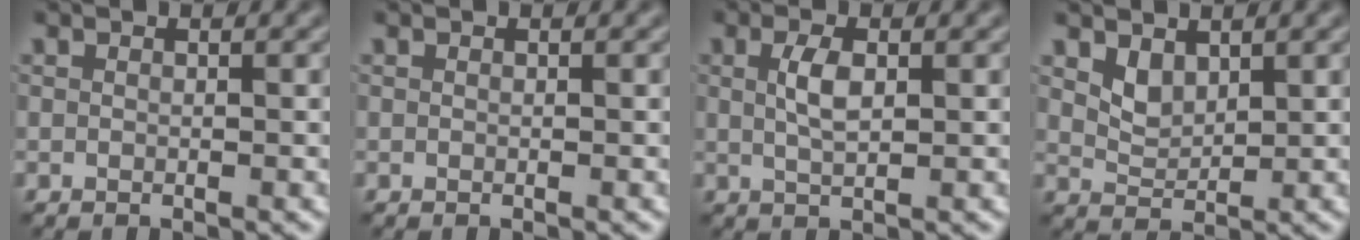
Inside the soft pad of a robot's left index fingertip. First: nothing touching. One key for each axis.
{"total": 0.0}
{"total": 2.2, "fx": 0.4, "fy": 0.8, "fz": 2.0, "tx": -0.047, "ty": 0.000, "tz": 0.007}
{"total": 1.9, "fx": 1.2, "fy": 1.0, "fz": 1.0, "tx": -0.025, "ty": -0.009, "tz": 0.026}